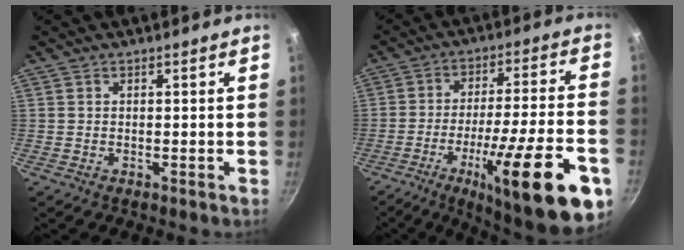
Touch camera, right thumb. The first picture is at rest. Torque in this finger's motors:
{"motor_torque": [0.52, 0.74, 1.78, -0.99, 0.15]}